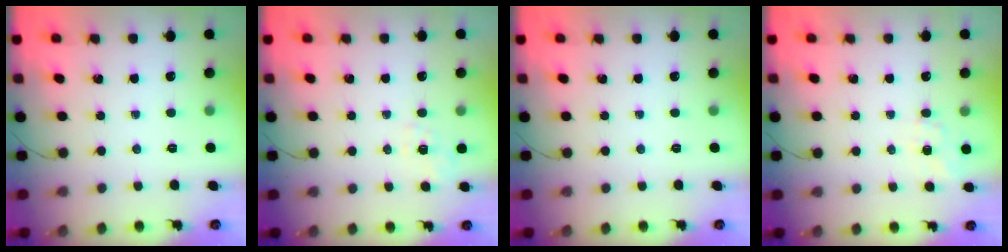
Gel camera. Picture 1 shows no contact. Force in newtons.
{"total": 2.3, "press": 1.6, "slide": 1.6}
{"total": 0.0}
{"total": 4.1, "press": 3.7, "slide": 1.7}